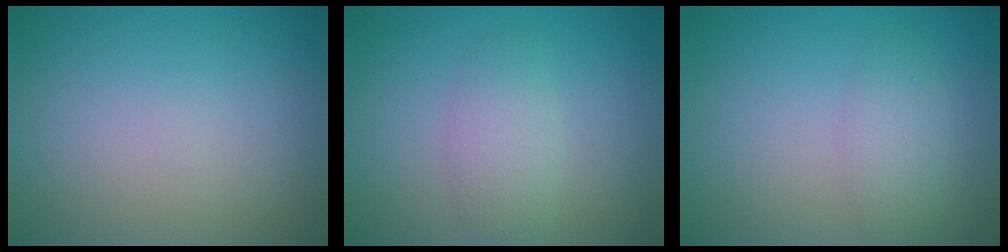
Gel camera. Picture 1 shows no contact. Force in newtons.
{"total": 2.5, "press": 2.5, "slide": 0.0}
{"total": 2.2, "press": 2.2, "slide": 0.1}